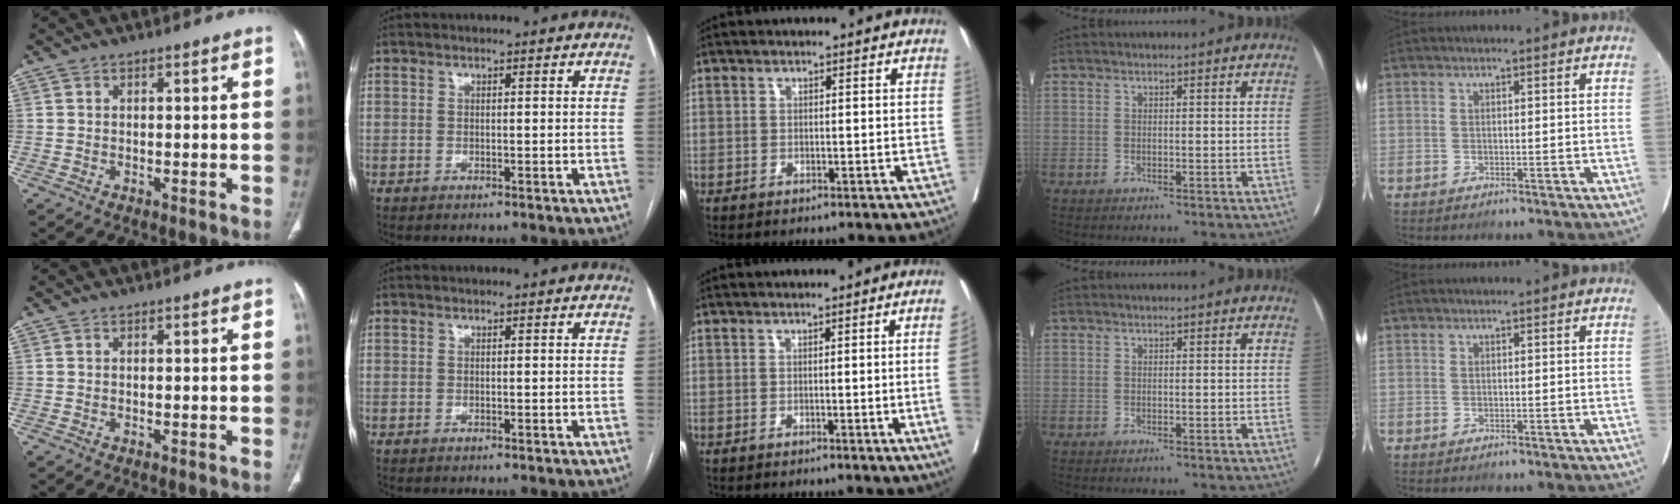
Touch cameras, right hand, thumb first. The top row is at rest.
{"middle": {"total": 6.1, "force": [-0.8, -2.0, 5.7], "torque": [-0.069, -0.015, -0.008]}}